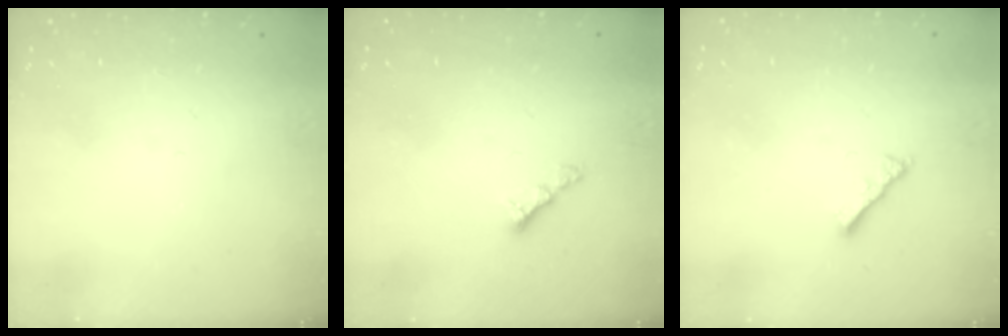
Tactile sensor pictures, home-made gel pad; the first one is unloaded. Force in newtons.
{"total": 4.0, "press": 3.9, "slide": 0.6}
{"total": 2.8, "press": 2.8, "slide": 0.6}